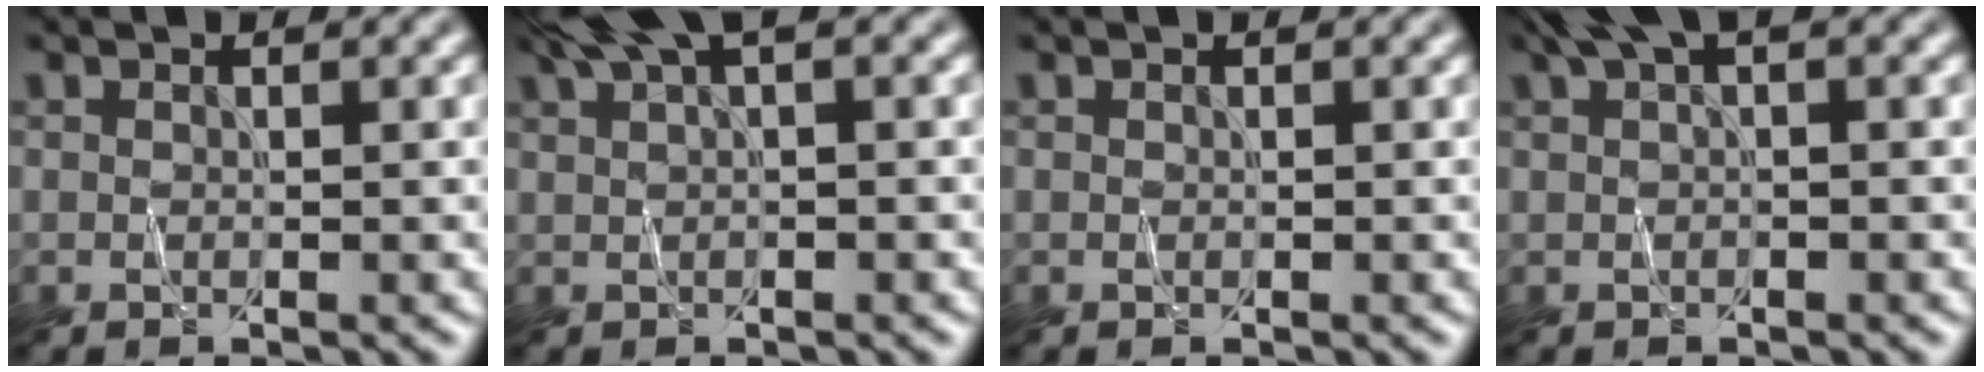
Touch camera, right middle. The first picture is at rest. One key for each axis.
{"total": 3.9, "fx": 2.4, "fy": 0.8, "fz": 2.9, "tx": -0.048, "ty": 0.011, "tz": 0.043}
{"total": 0.0}
{"total": 2.8, "fx": 1.6, "fy": 0.6, "fz": 2.2, "tx": -0.039, "ty": 0.006, "tz": 0.028}